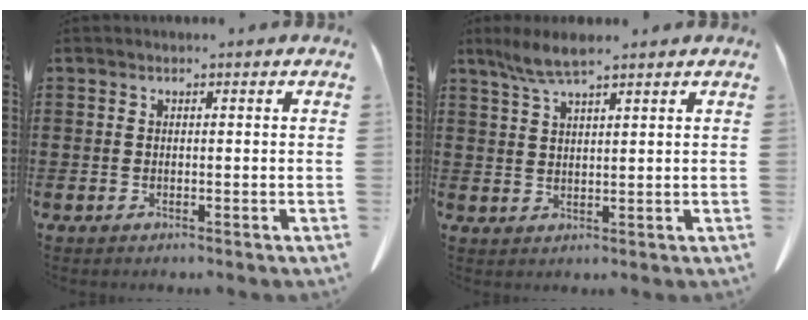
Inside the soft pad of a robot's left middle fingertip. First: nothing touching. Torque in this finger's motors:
{"motor_torque": [0.36, -0.13, 0.15, 0.04]}